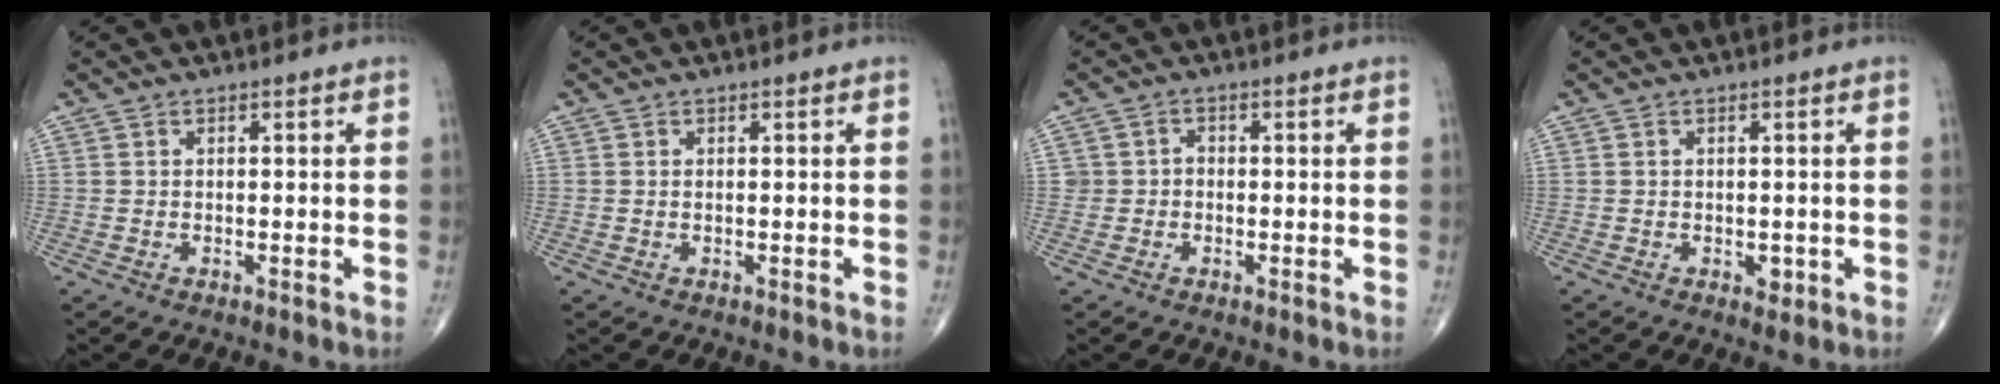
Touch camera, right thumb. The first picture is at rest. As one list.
[{"total": 0.0}, {"total": 1.7, "force": [-0.4, 1.6, 0.5], "torque": [0.006, 0.007, -0.009]}, {"total": 1.7, "force": [-0.4, 1.1, 1.2], "torque": [-0.007, -0.002, -0.003]}]